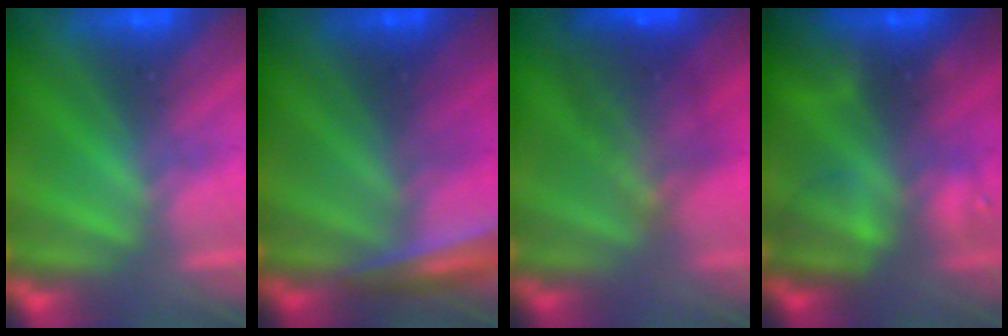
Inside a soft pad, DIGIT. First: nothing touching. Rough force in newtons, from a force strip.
{"total": 2.9}
{"total": 6.9}
{"total": 7.3}